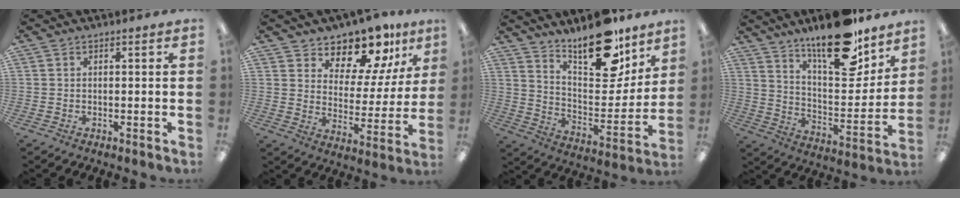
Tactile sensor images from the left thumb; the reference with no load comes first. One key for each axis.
{"total": 12.3, "fx": 10.5, "fy": 5.4, "fz": 3.4, "tx": -0.062, "ty": -0.090, "tz": 0.193}
{"total": 19.0, "fx": 15.0, "fy": 7.3, "fz": 9.1, "tx": -0.130, "ty": -0.109, "tz": 0.258}
{"total": 20.6, "fx": 15.9, "fy": 6.6, "fz": 11.3, "tx": -0.163, "ty": -0.110, "tz": 0.265}